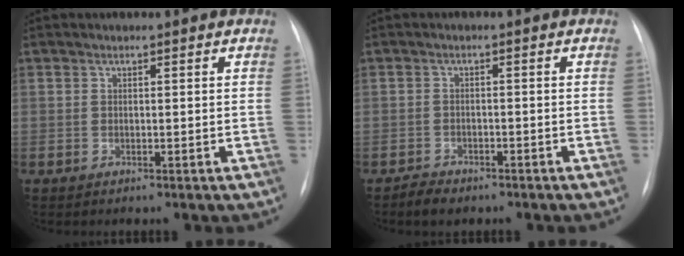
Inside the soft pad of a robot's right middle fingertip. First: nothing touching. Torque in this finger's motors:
{"motor_torque": [0.52, -0.50, 0.04, 0.02]}